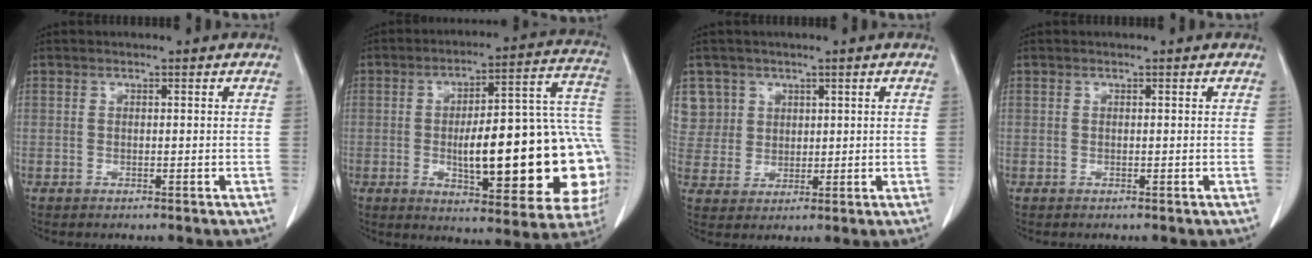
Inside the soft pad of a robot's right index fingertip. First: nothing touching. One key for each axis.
{"total": 26.3, "fx": -4.0, "fy": 6.8, "fz": 25.1, "tx": -0.260, "ty": 0.031, "tz": -0.039}
{"total": 6.5, "fx": 3.2, "fy": 5.7, "fz": -0.3, "tx": 0.014, "ty": 0.013, "tz": 0.072}
{"total": 0.0}